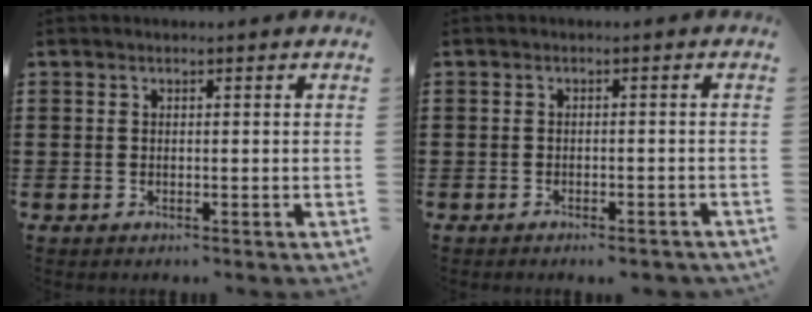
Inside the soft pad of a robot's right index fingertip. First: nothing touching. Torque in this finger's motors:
{"motor_torque": [1.39, 0.75, 0.10, 0.02]}